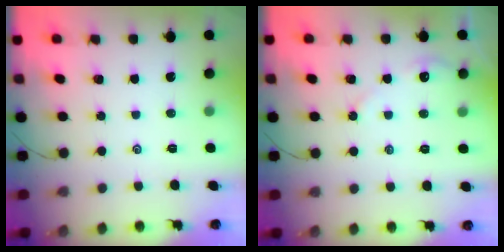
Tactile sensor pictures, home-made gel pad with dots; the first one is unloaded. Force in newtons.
{"total": 3.5, "press": 3.5, "slide": 0.3}